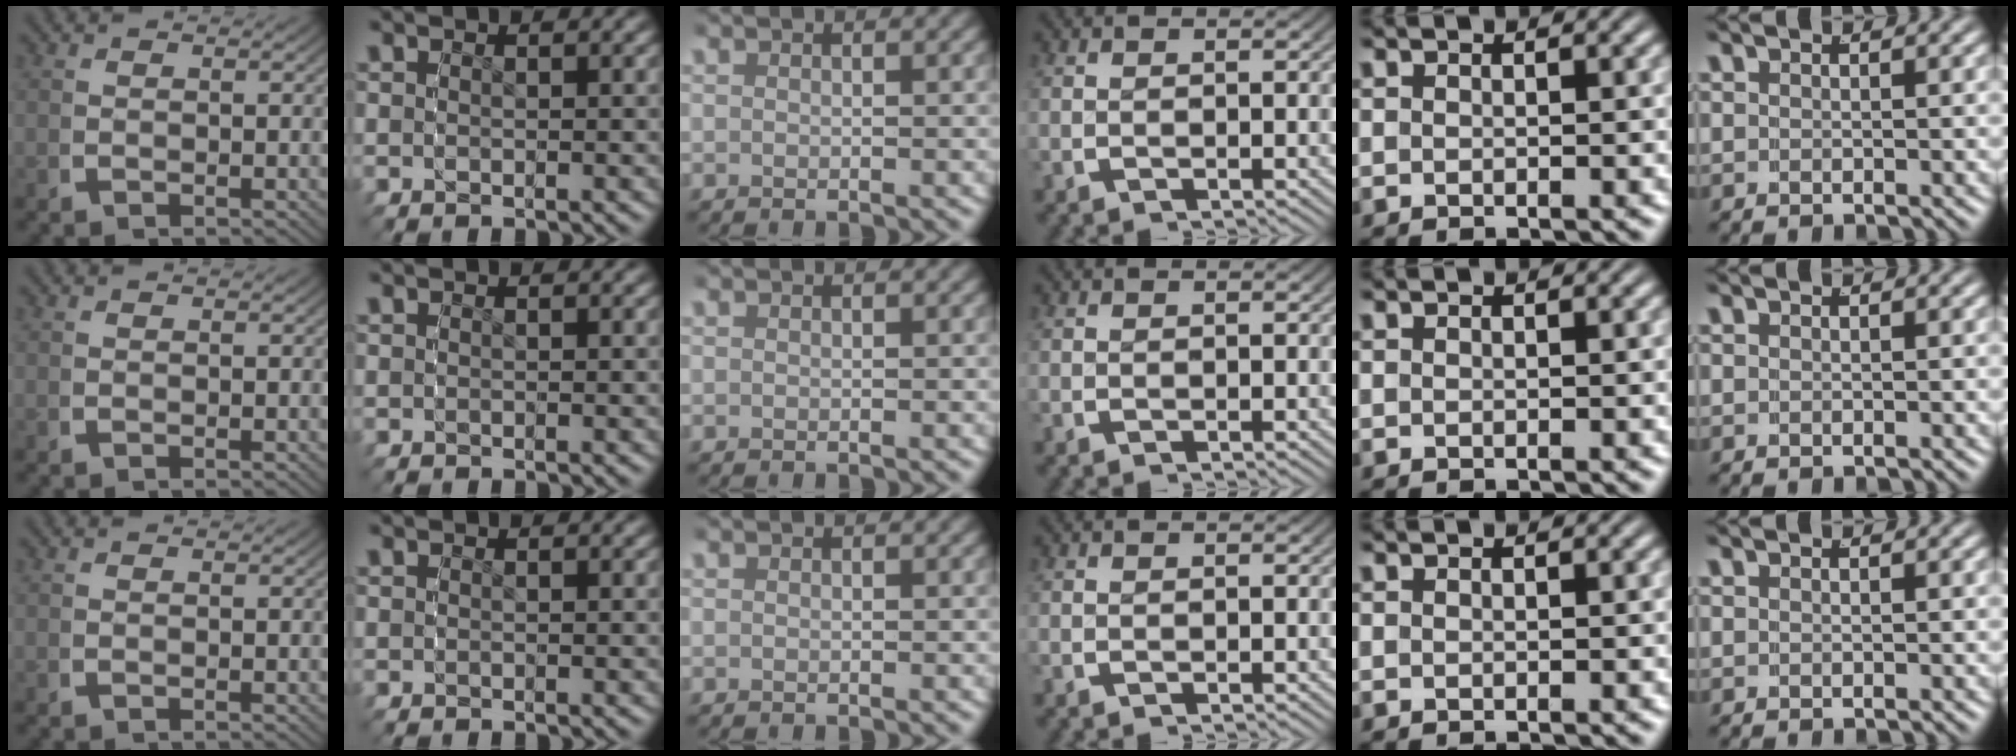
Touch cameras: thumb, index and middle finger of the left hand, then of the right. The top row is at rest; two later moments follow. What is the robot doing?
{"motion": "grasp_and_lifting", "object": "small bumper sticker"}